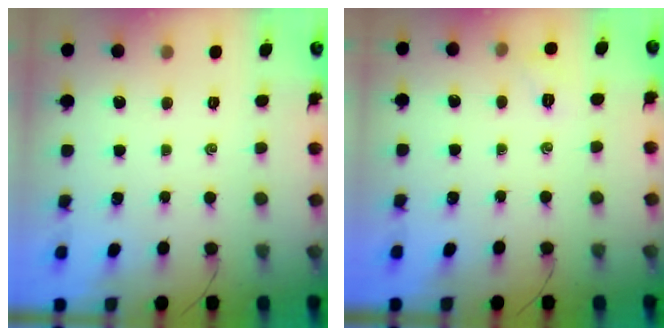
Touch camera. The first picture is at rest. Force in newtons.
{"total": 4.7, "press": 4.5, "slide": 1.4}